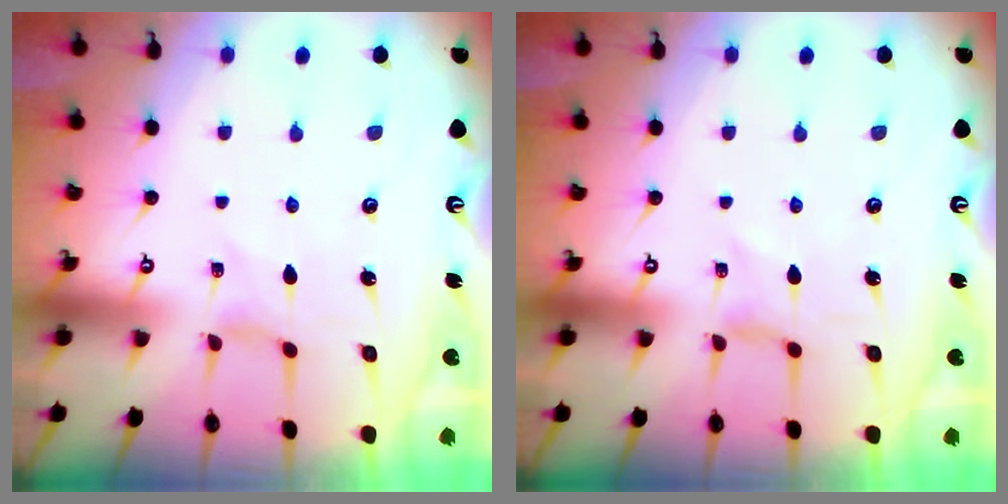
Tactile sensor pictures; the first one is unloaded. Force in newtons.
{"total": 0.0}